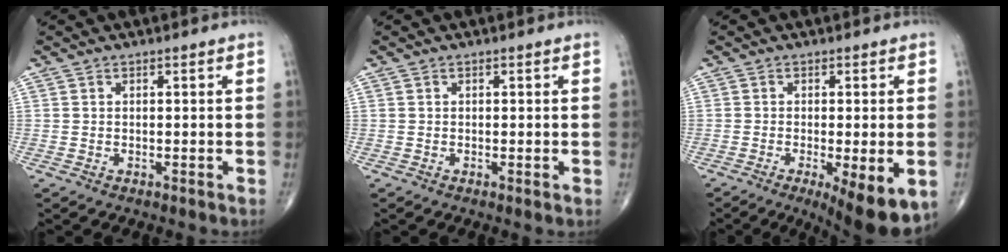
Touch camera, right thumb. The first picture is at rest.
{"total": 0.6, "force": [0.0, 0.0, 0.6], "torque": [-0.012, -0.003, -0.001]}
{"total": 11.1, "force": [-4.5, 2.9, 9.8], "torque": [-0.128, -0.015, -0.061]}